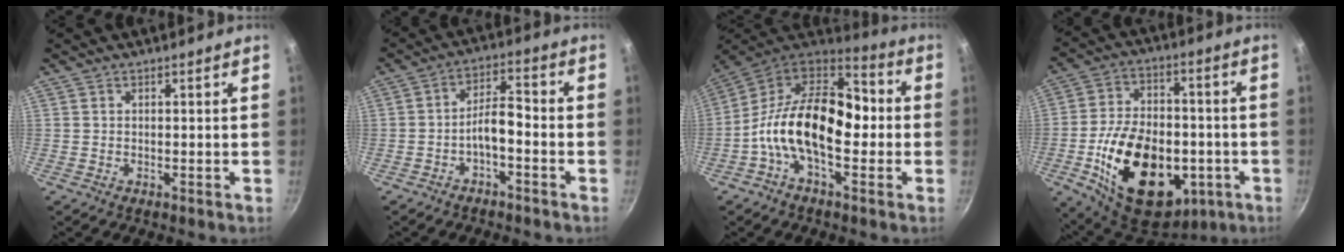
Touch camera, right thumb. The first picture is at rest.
{"total": 5.4, "force": [-2.6, 2.0, 4.3], "torque": [-0.073, 0.043, -0.045]}
{"total": 19.4, "force": [-2.1, 11.1, 15.8], "torque": [-0.245, 0.047, -0.062]}
{"total": 25.6, "force": [-6.6, 16.0, 18.9], "torque": [-0.289, 0.025, -0.090]}